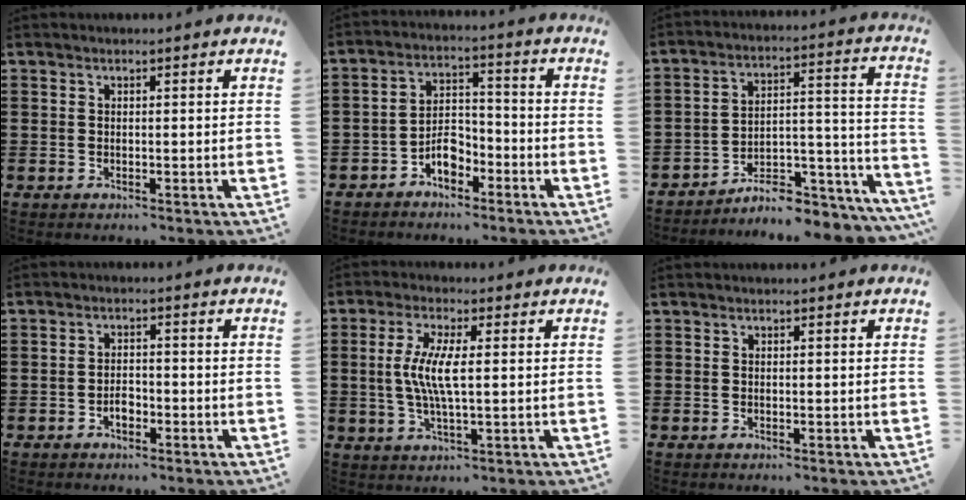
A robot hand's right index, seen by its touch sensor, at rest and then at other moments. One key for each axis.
{"total": 5.2, "fx": -3.2, "fy": 2.7, "fz": 3.0, "tx": -0.058, "ty": 0.011, "tz": -0.062}
{"total": 6.8, "fx": -6.0, "fy": 1.9, "fz": 2.7, "tx": -0.035, "ty": 0.007, "tz": -0.112}
{"total": 2.3, "fx": -1.1, "fy": 1.3, "fz": 1.5, "tx": -0.031, "ty": 0.004, "tz": -0.023}
{"total": 6.4, "fx": 0.2, "fy": 1.3, "fz": 6.3, "tx": -0.130, "ty": -0.005, "tz": -0.003}
{"total": 0.0}